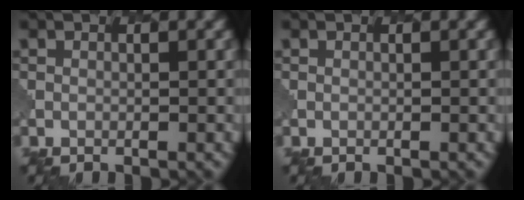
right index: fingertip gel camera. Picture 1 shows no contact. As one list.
[{"total": 0.0}]